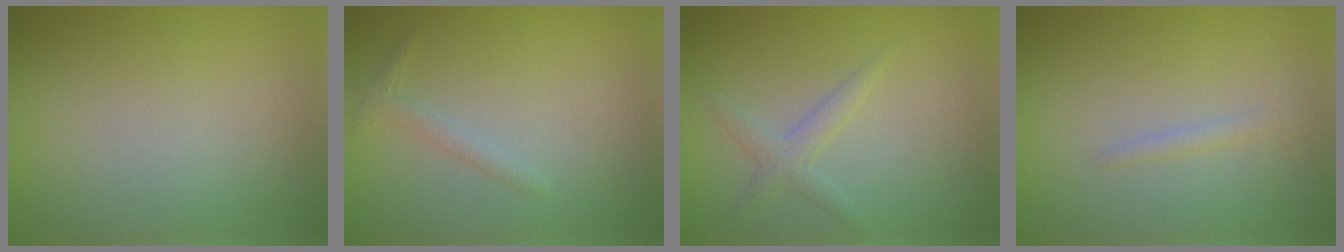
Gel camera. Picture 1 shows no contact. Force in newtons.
{"total": 1.1, "press": 1.1, "slide": 0.1}
{"total": 1.7, "press": 1.7, "slide": 0.1}
{"total": 1.0, "press": 1.0, "slide": 0.0}